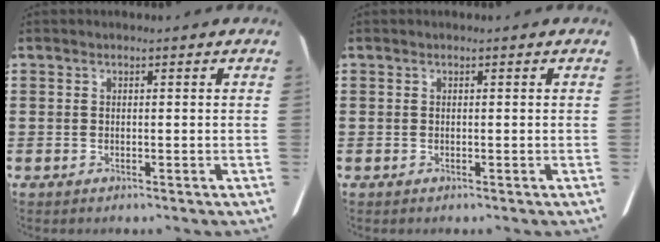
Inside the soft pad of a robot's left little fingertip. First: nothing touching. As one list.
[{"total": 0.0}]